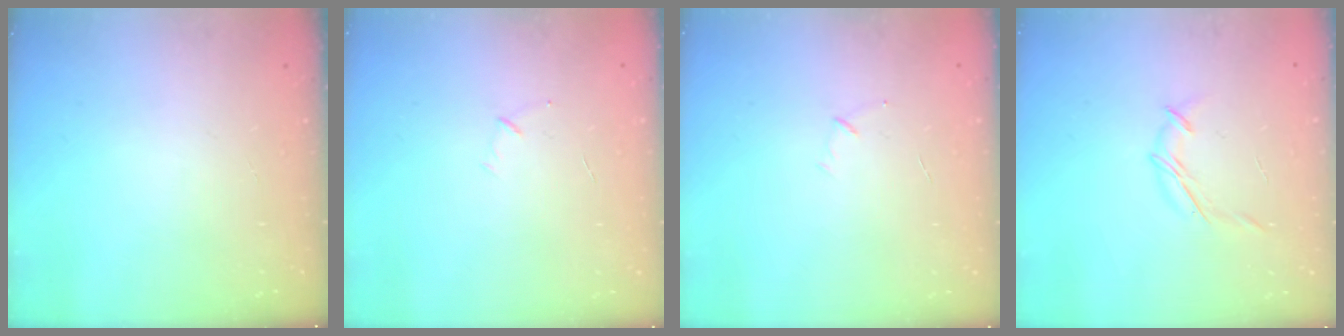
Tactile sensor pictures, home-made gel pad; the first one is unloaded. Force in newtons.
{"total": 4.1, "press": 3.9, "slide": 1.0}
{"total": 4.1, "press": 3.9, "slide": 1.0}
{"total": 5.4, "press": 5.3, "slide": 0.9}